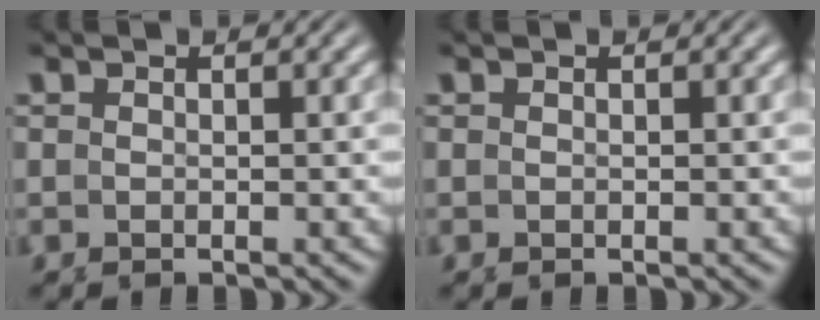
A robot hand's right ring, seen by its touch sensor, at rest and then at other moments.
{"total": 0.0}